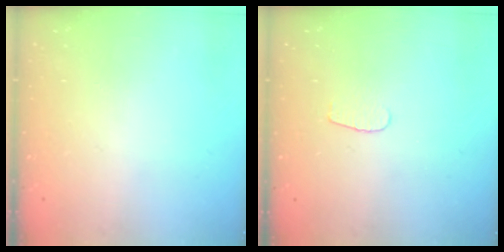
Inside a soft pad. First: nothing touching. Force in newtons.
{"total": 3.3, "press": 3.3, "slide": 0.4}